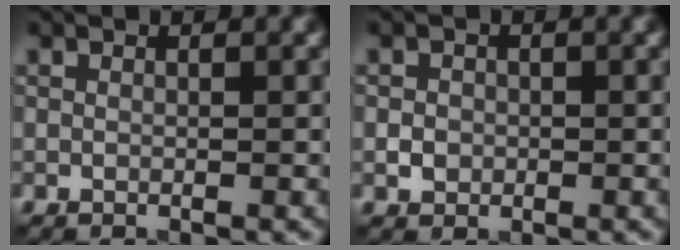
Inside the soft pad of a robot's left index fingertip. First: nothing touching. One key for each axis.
{"total": 1.3, "fx": -0.2, "fy": 1.2, "fz": 0.4, "tx": -0.002, "ty": -0.003, "tz": -0.006}